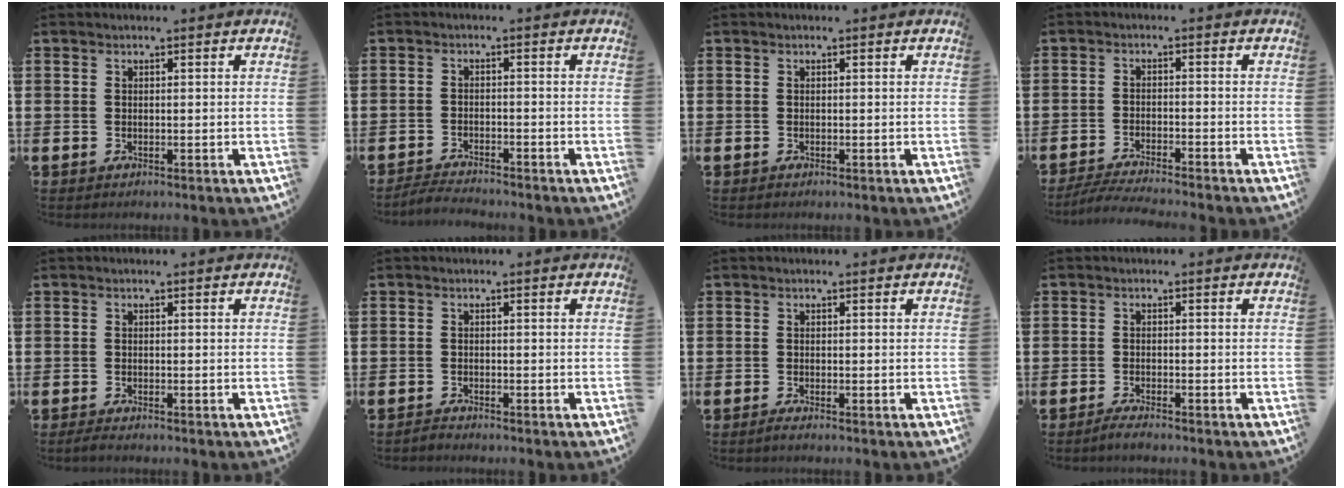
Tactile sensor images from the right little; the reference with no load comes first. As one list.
[{"total": 2.2, "force": [-2.2, -0.1, 0.2], "torque": [-0.006, 0.003, -0.045]}, {"total": 0.0}, {"total": 3.1, "force": [-2.9, -0.2, 1.0], "torque": [-0.015, -0.001, -0.057]}, {"total": 0.8, "force": [-0.7, 0.1, 0.5], "torque": [-0.010, -0.002, -0.013]}, {"total": 0.9, "force": [-0.9, 0.1, 0.0], "torque": [-0.005, -0.003, -0.017]}, {"total": 0.7, "force": [-0.4, 0.1, 0.6], "torque": [-0.002, -0.006, -0.009]}, {"total": 1.4, "force": [-1.2, 0.0, 0.7], "torque": [-0.012, -0.001, -0.023]}]